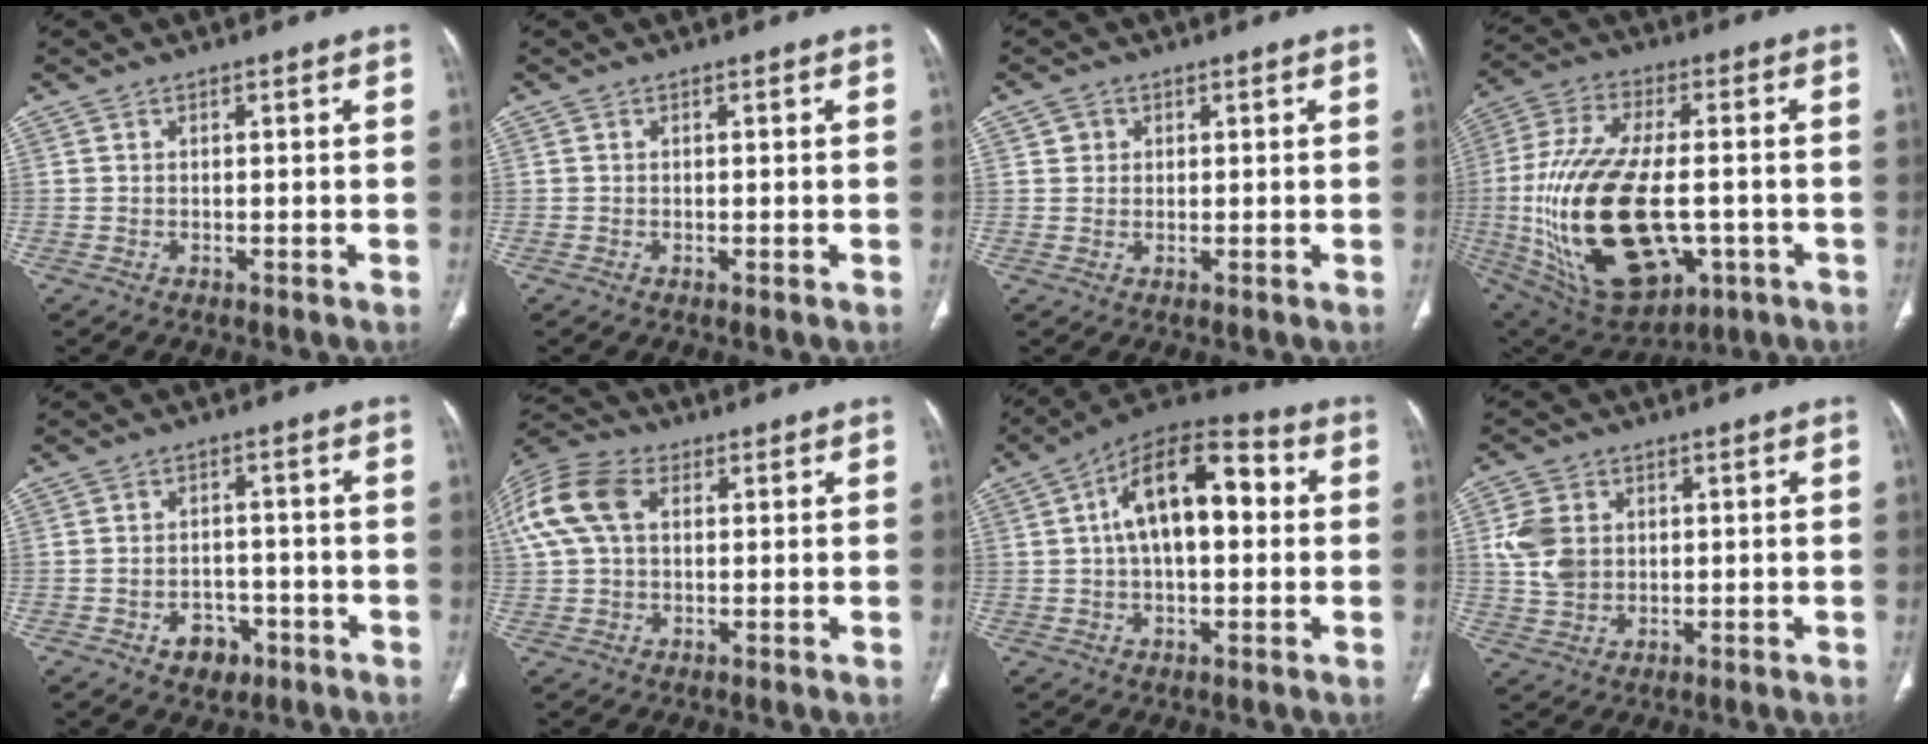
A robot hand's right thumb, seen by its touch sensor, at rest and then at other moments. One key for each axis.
{"total": 0.0}
{"total": 2.0, "fx": 0.8, "fy": 1.8, "fz": 0.4, "tx": 0.007, "ty": -0.001, "tz": 0.008}
{"total": 27.8, "fx": -4.2, "fy": 14.5, "fz": 23.4, "tx": -0.492, "ty": -0.010, "tz": -0.043}
{"total": 5.5, "fx": -2.6, "fy": 4.0, "fz": 2.6, "tx": -0.017, "ty": 0.023, "tz": -0.031}
{"total": 15.8, "fx": 4.7, "fy": 10.5, "fz": 10.9, "tx": -0.264, "ty": 0.038, "tz": 0.085}
{"total": 16.6, "fx": 2.6, "fy": 8.4, "fz": 14.0, "tx": -0.215, "ty": 0.036, "tz": 0.035}
{"total": 7.8, "fx": 1.3, "fy": 6.1, "fz": 4.6, "tx": -0.079, "ty": -0.004, "tz": 0.031}